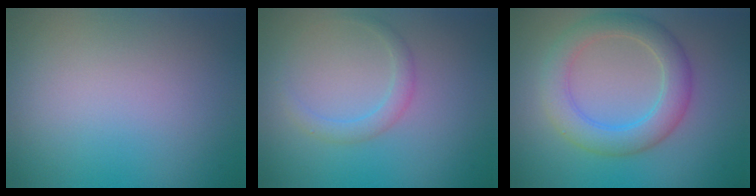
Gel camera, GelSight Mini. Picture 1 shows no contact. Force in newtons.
{"total": 1.7, "press": 1.7, "slide": 0.1}
{"total": 4.7, "press": 4.7, "slide": 0.2}